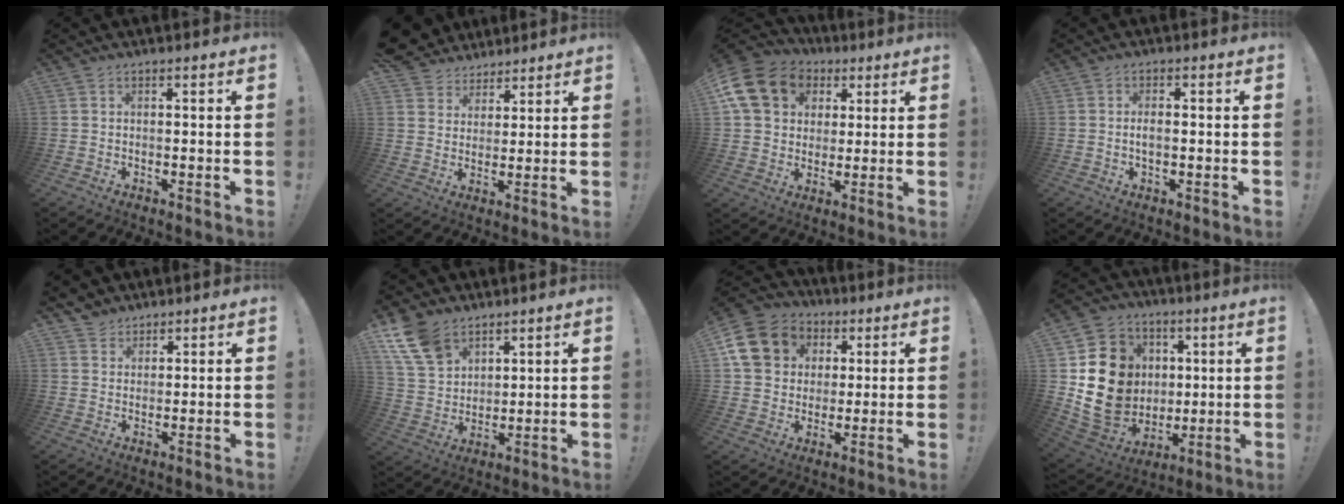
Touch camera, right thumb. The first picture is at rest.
{"total": 6.7, "force": [4.5, 5.0, 0.2], "torque": [-0.007, -0.034, 0.091]}
{"total": 16.1, "force": [6.2, 12.9, 7.3], "torque": [-0.110, -0.021, 0.129]}
{"total": 2.2, "force": [-0.4, 0.7, 2.1], "torque": [-0.029, 0.000, -0.009]}
{"total": 3.8, "force": [3.1, 2.3, 0.1], "torque": [-0.005, -0.020, 0.059]}
{"total": 13.4, "force": [8.8, 8.2, 5.9], "torque": [-0.123, -0.044, 0.173]}
{"total": 14.2, "force": [4.7, 12.3, 5.4], "torque": [-0.068, -0.010, 0.103]}
{"total": 19.2, "force": [1.8, 16.9, 9.0], "torque": [-0.159, -0.001, 0.072]}